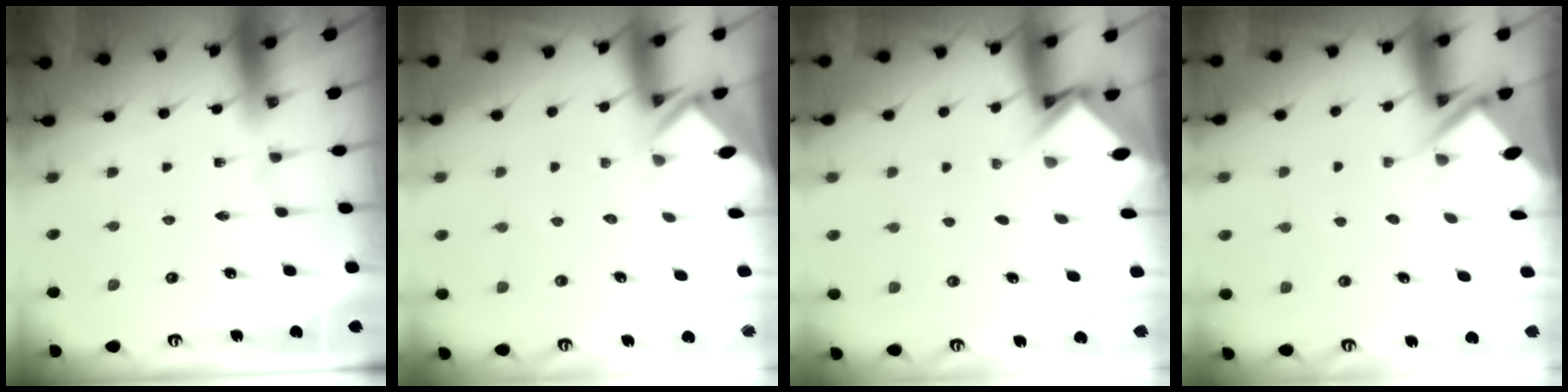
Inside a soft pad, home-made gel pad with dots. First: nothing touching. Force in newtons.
{"total": 3.2, "press": 3.2, "slide": 0.4}
{"total": 3.0, "press": 3.0, "slide": 0.2}
{"total": 5.5, "press": 5.5, "slide": 0.4}